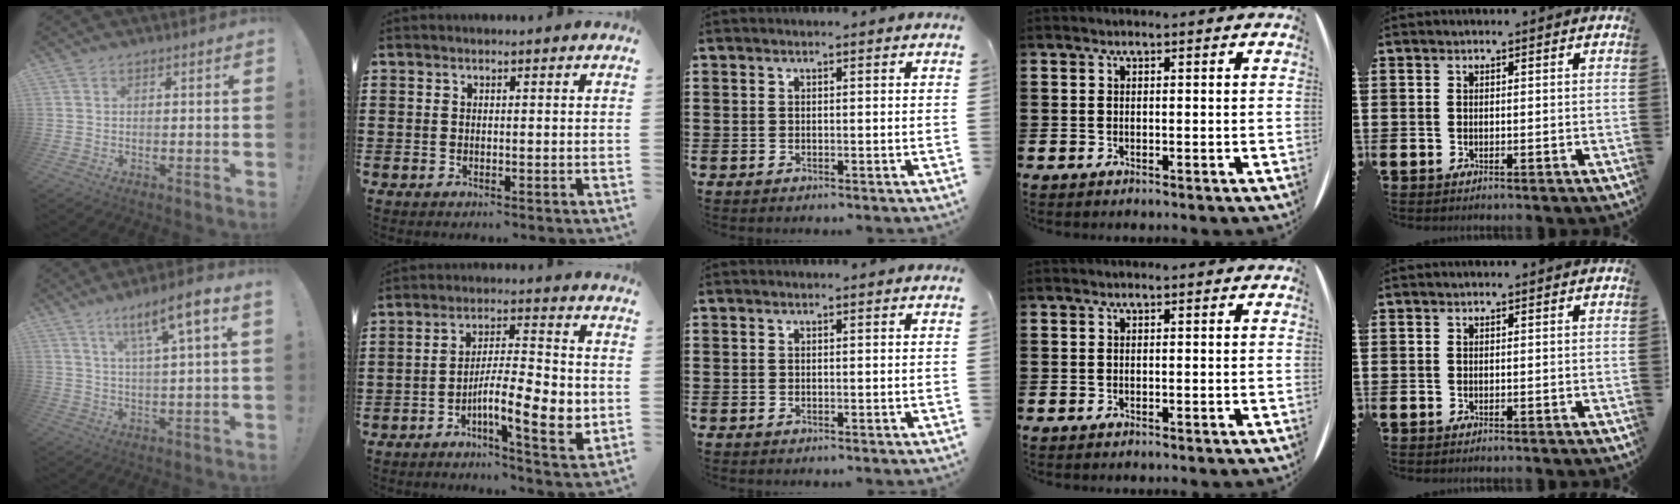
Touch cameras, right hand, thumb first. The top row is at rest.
{"thumb": {"total": 10.6, "force": [5.5, 0.9, 9.0], "torque": [-0.141, -0.023, 0.082]}, "index": {"total": 10.6, "force": [-3.1, 2.3, 9.8], "torque": [-0.161, -0.003, -0.054]}}